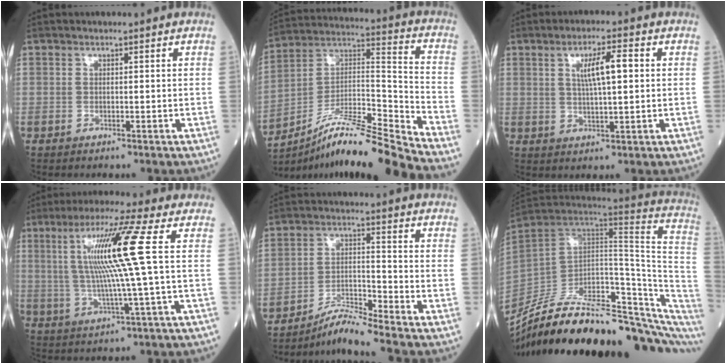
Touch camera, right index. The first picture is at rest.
{"total": 17.9, "force": [-15.4, -2.0, 8.9], "torque": [-0.154, 0.022, -0.273]}
{"total": 6.1, "force": [1.5, 0.8, 5.9], "torque": [-0.105, 0.007, 0.028]}
{"total": 12.4, "force": [2.5, -1.7, 12.0], "torque": [-0.227, 0.010, 0.044]}
{"total": 6.7, "force": [-6.2, -1.7, 1.9], "torque": [-0.040, -0.010, -0.114]}
{"total": 29.9, "force": [-23.4, 7.5, 17.0], "torque": [-0.208, -0.003, -0.343]}